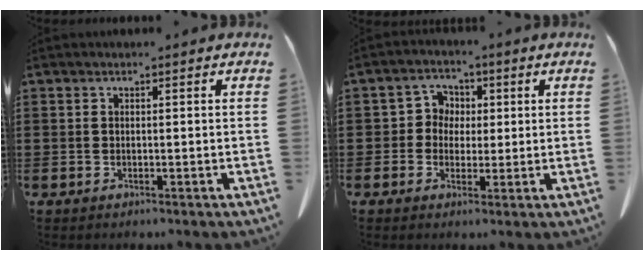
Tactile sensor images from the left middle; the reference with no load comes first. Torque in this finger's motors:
{"motor_torque": [0.31, 1.29, 0.02, 0.01]}